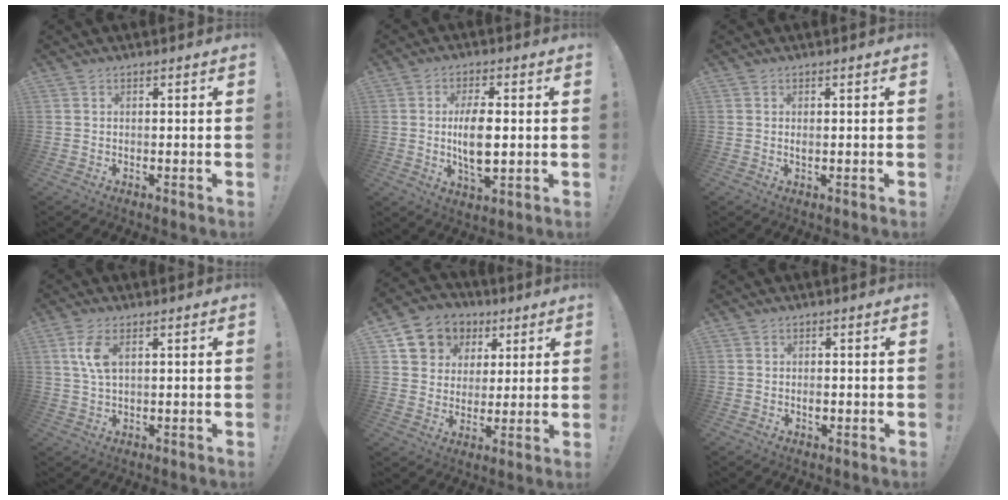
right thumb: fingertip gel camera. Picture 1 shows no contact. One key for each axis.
{"total": 9.9, "fx": -0.3, "fy": 5.8, "fz": 8.1, "tx": -0.141, "ty": -0.004, "tz": -0.008}
{"total": 0.7, "fx": 0.0, "fy": 0.2, "fz": 0.6, "tx": -0.008, "ty": 0.000, "tz": -0.002}
{"total": 6.3, "fx": 2.1, "fy": 2.6, "fz": 5.4, "tx": -0.109, "ty": -0.006, "tz": 0.032}
{"total": 10.5, "fx": 4.4, "fy": 9.1, "fz": 2.9, "tx": -0.042, "ty": -0.025, "tz": 0.091}
{"total": 3.3, "fx": 0.6, "fy": 3.2, "fz": 0.6, "tx": -0.005, "ty": -0.009, "tz": 0.012}